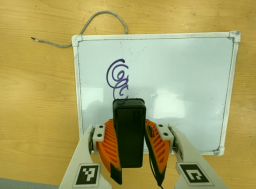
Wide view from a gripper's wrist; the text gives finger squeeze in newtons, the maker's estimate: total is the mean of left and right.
{"total": 7.0, "left": 6.2, "right": 7.8}